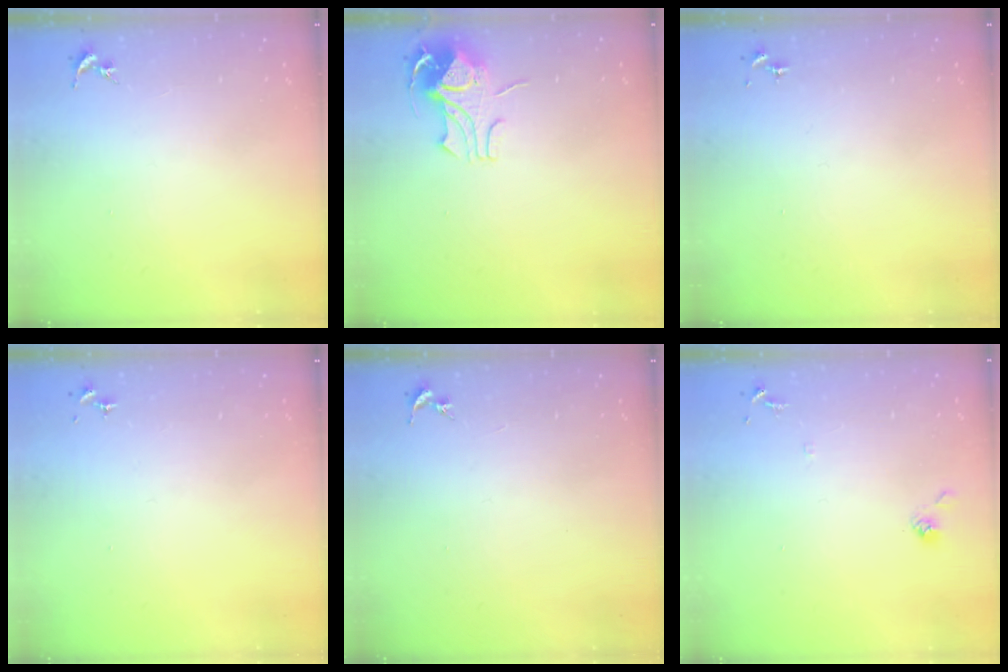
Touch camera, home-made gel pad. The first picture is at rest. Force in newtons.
{"total": 8.9, "press": 8.9, "slide": 0.7}
{"total": 0.0}
{"total": 0.0}
{"total": 0.0}
{"total": 7.3, "press": 7.3, "slide": 0.4}